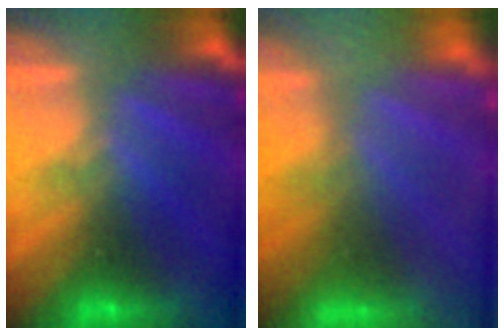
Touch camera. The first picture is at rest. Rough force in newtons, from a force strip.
{"total": 8.7}